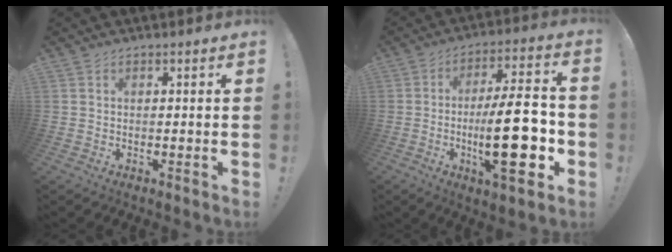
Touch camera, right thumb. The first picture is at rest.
{"total": 22.7, "force": [-4.1, 6.8, 21.3], "torque": [-0.339, 0.000, -0.065]}